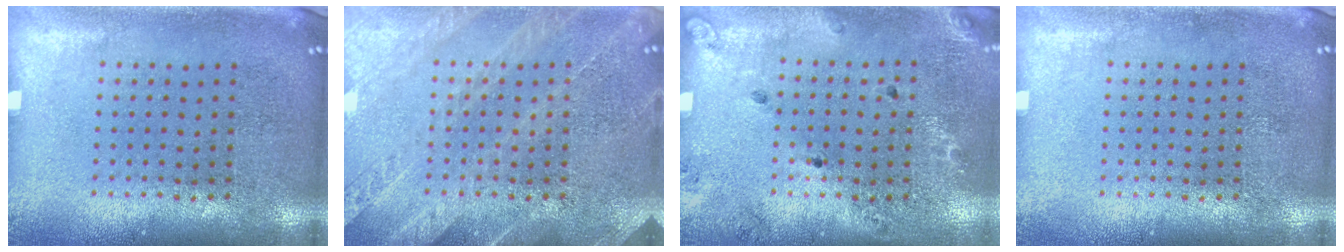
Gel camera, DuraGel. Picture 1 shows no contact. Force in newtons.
{"total": 3.4, "press": 3.3, "slide": 0.4}
{"total": 1.2, "press": 1.1, "slide": 0.5}
{"total": 0.0}